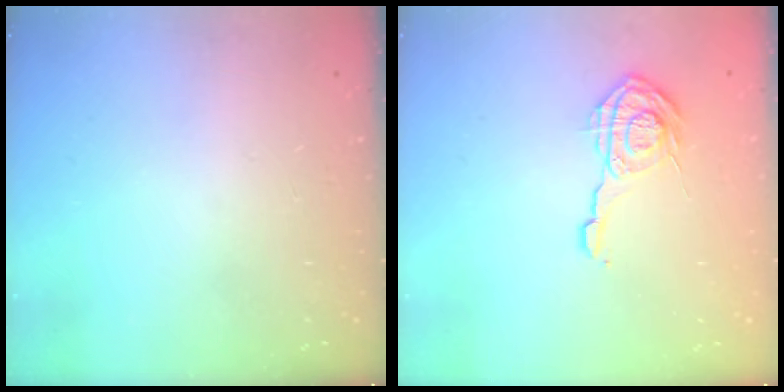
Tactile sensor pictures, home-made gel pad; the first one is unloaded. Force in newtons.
{"total": 9.9, "press": 9.9, "slide": 0.5}